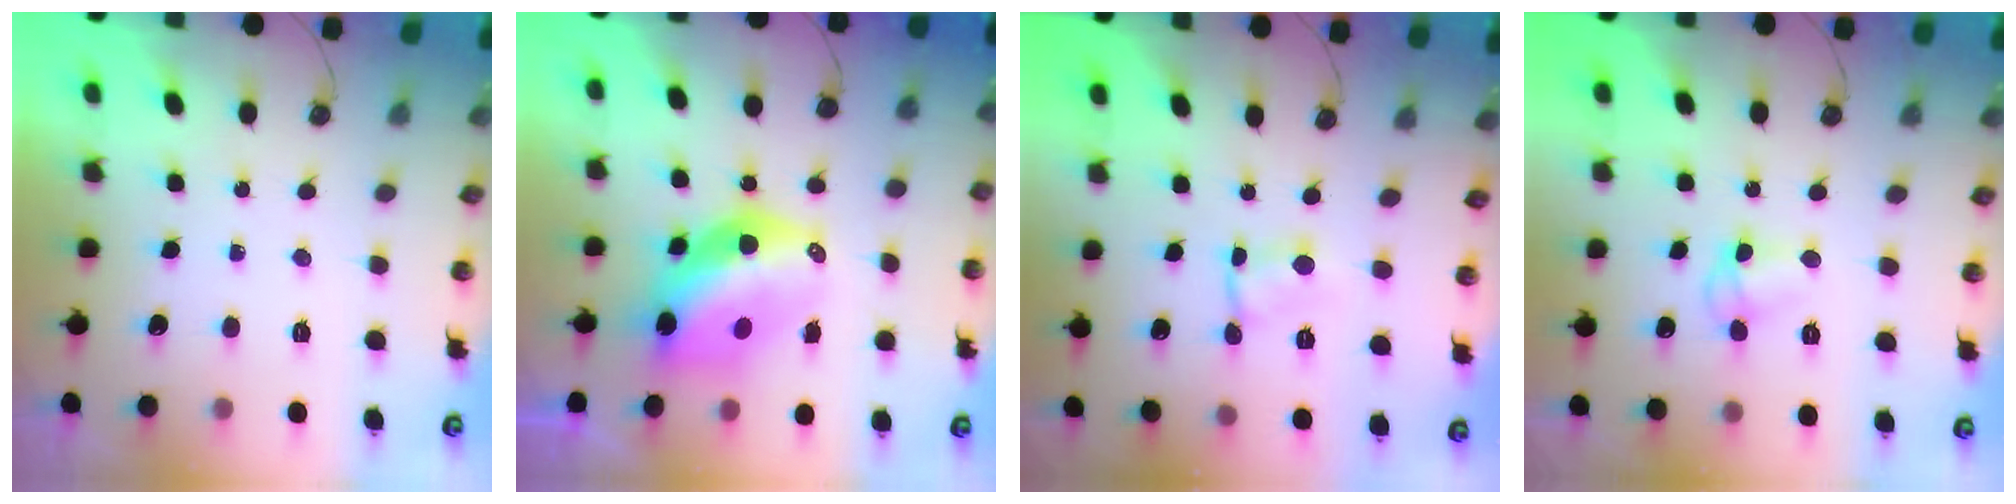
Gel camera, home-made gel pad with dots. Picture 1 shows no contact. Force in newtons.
{"total": 12.3, "press": 12.2, "slide": 1.1}
{"total": 1.0, "press": 1.0, "slide": 0.2}
{"total": 6.0, "press": 6.0, "slide": 0.4}